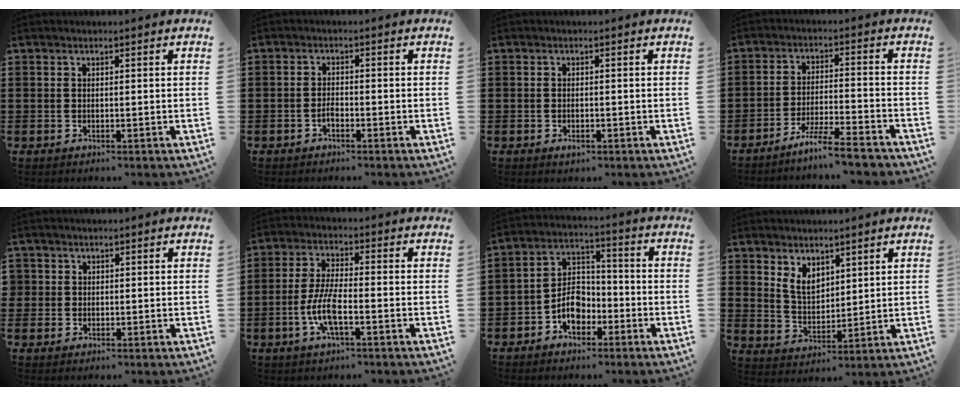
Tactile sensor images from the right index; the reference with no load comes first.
{"total": 1.5, "force": [-0.9, 0.6, 1.1], "torque": [-0.023, -0.004, -0.014]}
{"total": 1.0, "force": [-0.4, 0.3, 0.8], "torque": [-0.018, -0.006, -0.005]}
{"total": 6.3, "force": [-5.6, -0.3, 2.9], "torque": [-0.062, -0.011, -0.108]}
{"total": 1.3, "force": [0.4, 1.2, 0.1], "torque": [-0.006, 0.005, 0.007]}
{"total": 6.8, "force": [-2.3, 1.7, 6.2], "torque": [-0.146, -0.016, -0.048]}
{"total": 6.1, "force": [-2.9, 4.1, 3.5], "torque": [-0.064, 0.010, -0.055]}
{"total": 4.8, "force": [3.2, 2.9, 2.2], "torque": [-0.055, 0.003, 0.060]}